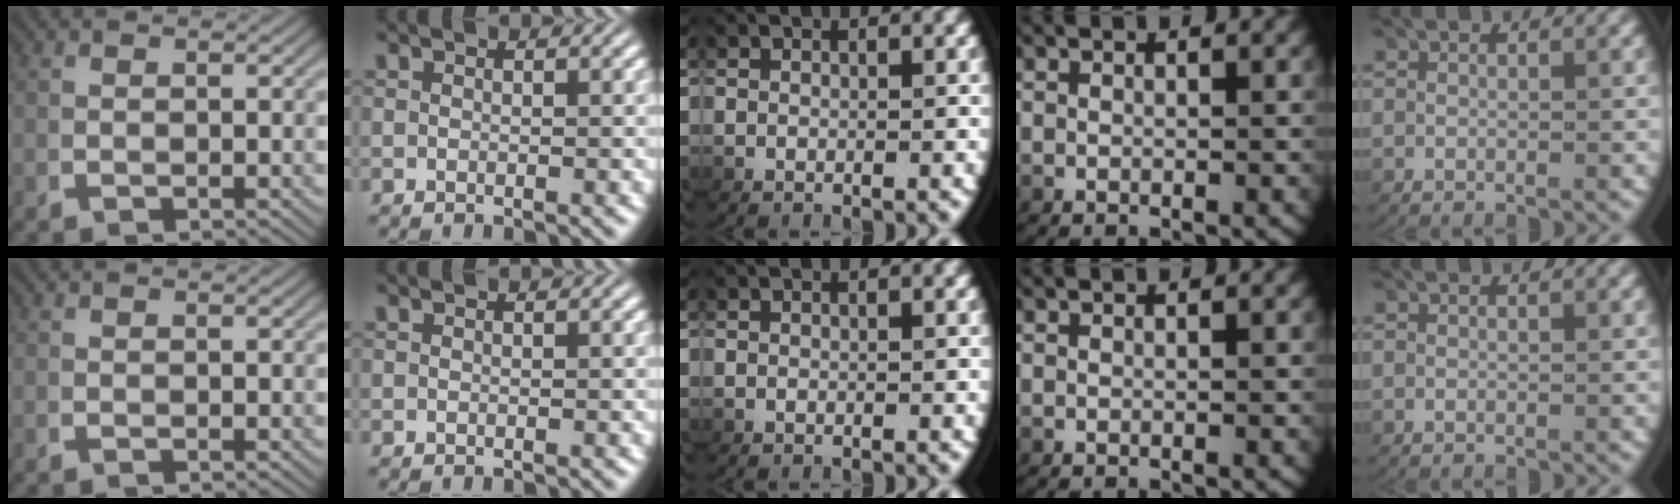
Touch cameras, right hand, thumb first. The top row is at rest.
{}